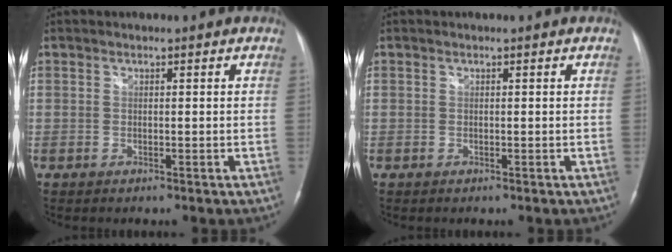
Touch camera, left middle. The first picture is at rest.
{"total": 0.0}